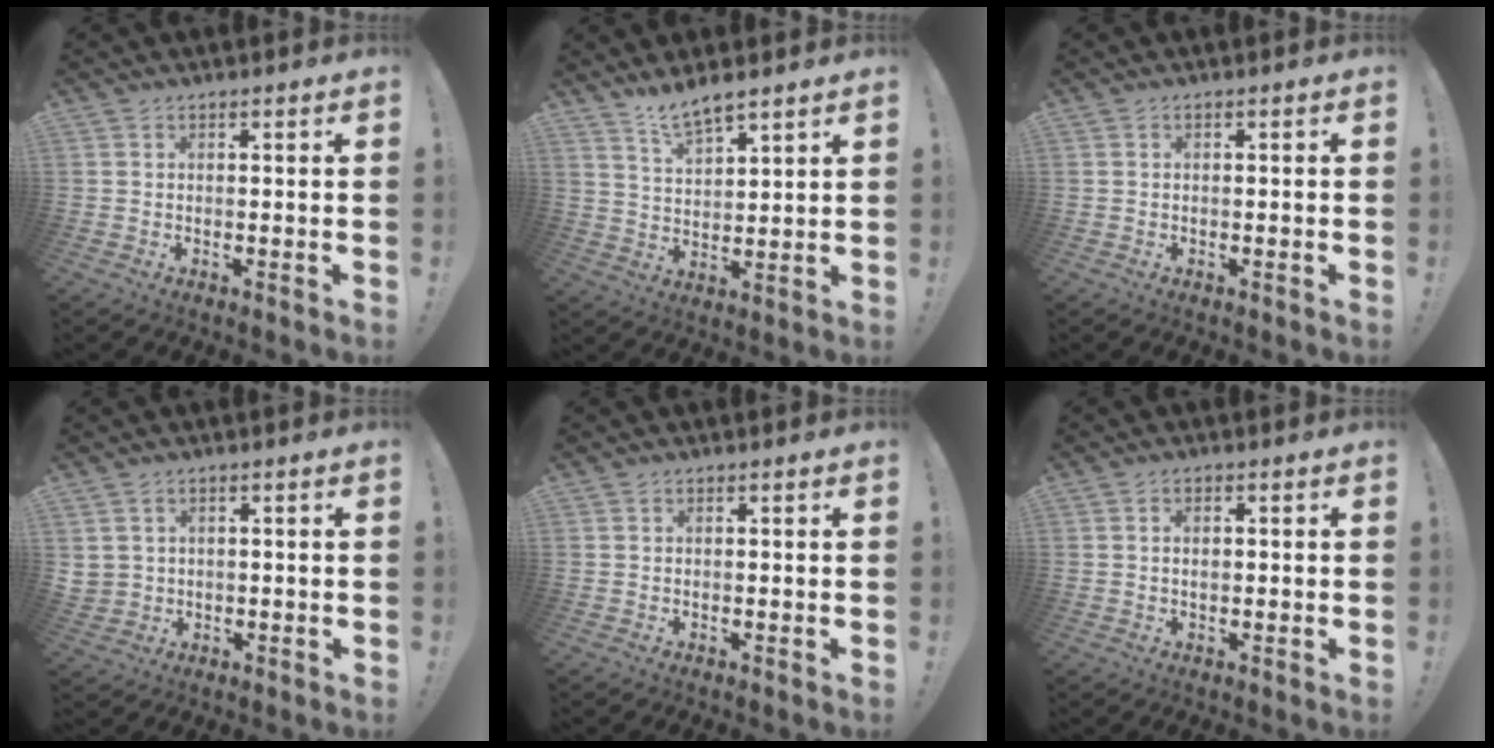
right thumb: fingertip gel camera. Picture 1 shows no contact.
{"total": 7.3, "force": [6.2, 1.5, 3.5], "torque": [-0.064, -0.036, 0.112]}
{"total": 0.0}
{"total": 3.1, "force": [1.2, 2.7, 0.5], "torque": [-0.006, -0.001, 0.025]}
{"total": 0.0}
{"total": 1.7, "force": [0.3, 1.1, 1.3], "torque": [-0.018, 0.004, 0.003]}